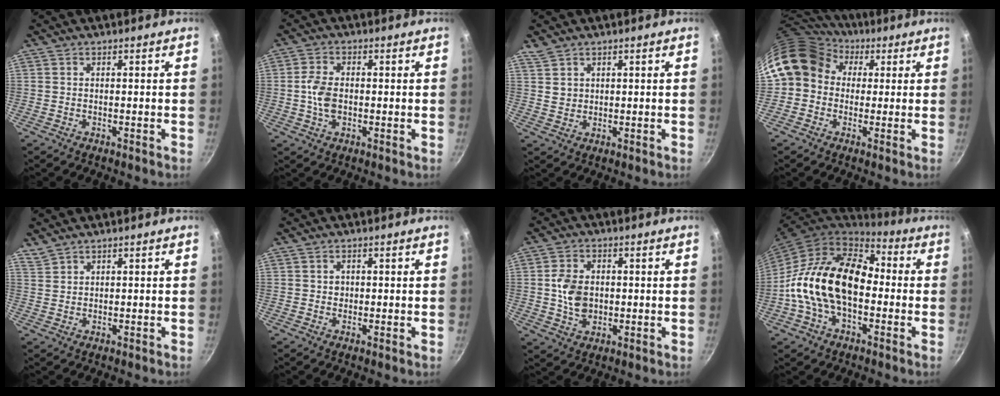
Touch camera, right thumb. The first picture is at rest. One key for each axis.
{"total": 5.5, "fx": -0.4, "fy": 3.4, "fz": 4.3, "tx": -0.082, "ty": 0.011, "tz": -0.011}
{"total": 2.9, "fx": 2.0, "fy": 1.9, "fz": 0.8, "tx": -0.008, "ty": -0.001, "tz": 0.044}
{"total": 12.8, "fx": 2.7, "fy": 10.8, "fz": 6.2, "tx": -0.095, "ty": 0.024, "tz": 0.030}
{"total": 2.0, "fx": 1.9, "fy": 0.5, "fz": 0.3, "tx": -0.007, "ty": 0.002, "tz": 0.045}
{"total": 1.2, "fx": 0.2, "fy": 1.1, "fz": 0.4, "tx": 0.000, "ty": 0.000, "tz": 0.001}
{"total": 7.6, "fx": 0.2, "fy": 5.5, "fz": 5.2, "tx": -0.081, "ty": 0.003, "tz": 0.003}
{"total": 20.2, "fx": -1.9, "fy": 13.1, "fz": 15.3, "tx": -0.246, "ty": 0.047, "tz": -0.047}